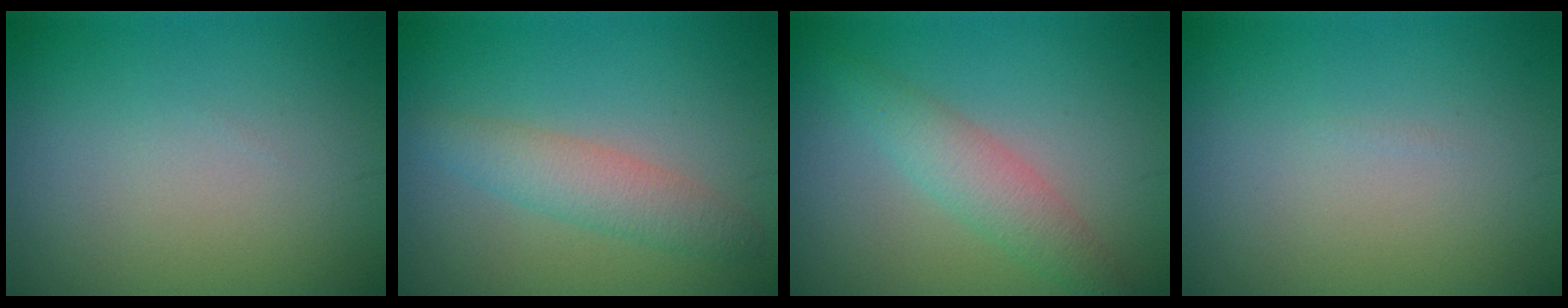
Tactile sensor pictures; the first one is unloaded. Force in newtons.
{"total": 2.9, "press": 2.9, "slide": 0.1}
{"total": 2.9, "press": 2.9, "slide": 0.1}
{"total": 0.0}